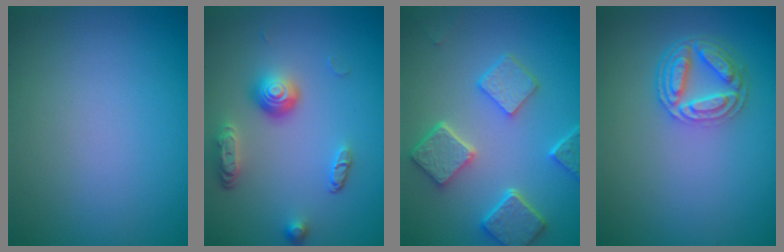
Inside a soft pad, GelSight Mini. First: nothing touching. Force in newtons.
{"total": 3.9, "press": 2.9, "slide": 2.7}
{"total": 5.8, "press": 4.5, "slide": 3.6}
{"total": 4.7, "press": 3.6, "slide": 2.9}